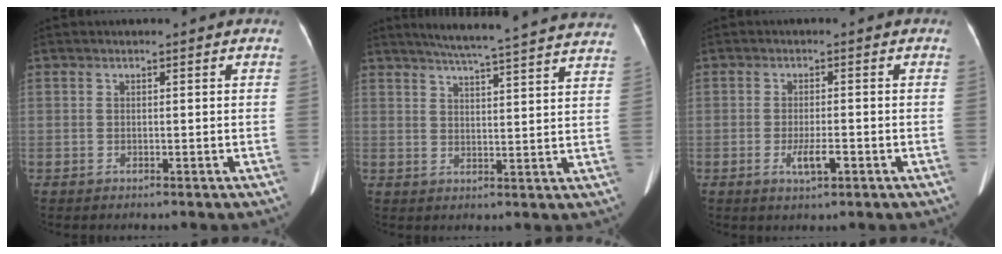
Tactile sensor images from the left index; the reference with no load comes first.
{"total": 22.5, "force": [20.6, 0.0, 9.2], "torque": [-0.140, -0.021, 0.250]}
{"total": 3.3, "force": [-1.4, 0.7, 2.9], "torque": [-0.058, -0.003, -0.022]}